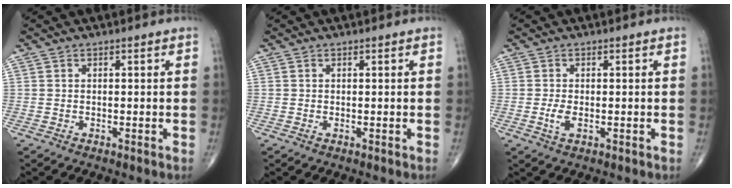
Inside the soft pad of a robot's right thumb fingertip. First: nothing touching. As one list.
[{"total": 0.0}, {"total": 2.6, "force": [-0.5, 1.2, 2.2], "torque": [-0.049, -0.004, -0.010]}]